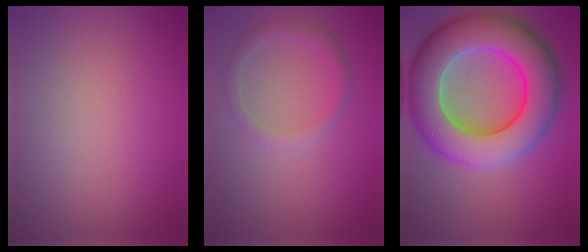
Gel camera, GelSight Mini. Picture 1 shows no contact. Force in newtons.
{"total": 1.8, "press": 1.8, "slide": 0.1}
{"total": 13.2, "press": 13.1, "slide": 2.1}